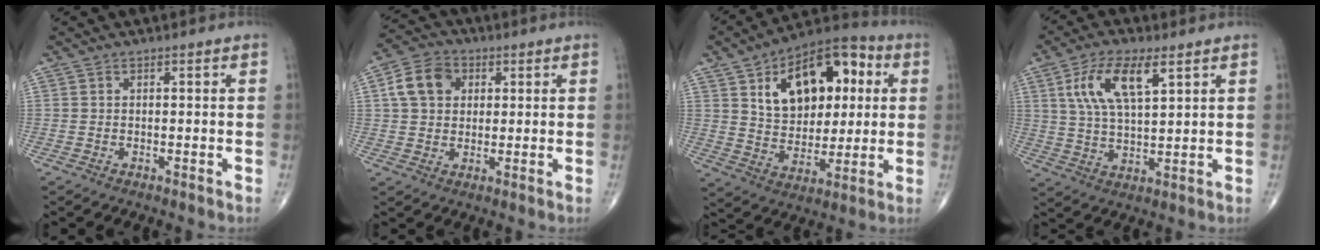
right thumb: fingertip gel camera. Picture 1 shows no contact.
{"total": 8.6, "force": [2.2, 6.6, 4.9], "torque": [-0.076, 0.009, 0.033]}
{"total": 21.0, "force": [6.1, 12.9, 15.4], "torque": [-0.184, 0.006, 0.095]}
{"total": 11.5, "force": [4.9, 4.6, 9.3], "torque": [-0.179, -0.010, 0.095]}